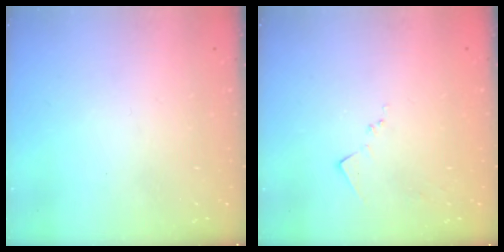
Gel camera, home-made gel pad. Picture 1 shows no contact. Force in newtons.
{"total": 7.8, "press": 7.7, "slide": 1.0}